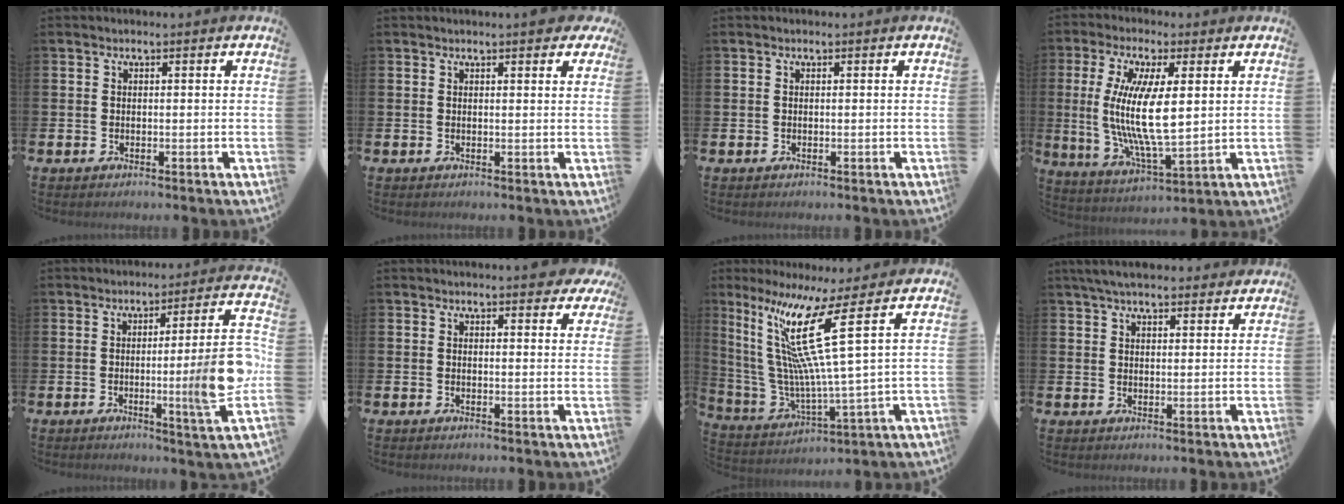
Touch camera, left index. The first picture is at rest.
{"total": 1.8, "force": [1.7, 0.2, 0.6], "torque": [-0.002, -0.001, 0.028]}
{"total": 0.0}
{"total": 11.1, "force": [2.5, 3.3, 10.3], "torque": [-0.200, -0.022, 0.038]}
{"total": 10.5, "force": [-1.1, -0.2, 10.4], "torque": [-0.143, -0.025, -0.029]}
{"total": 2.4, "force": [2.3, 0.5, 0.4], "torque": [0.000, -0.008, 0.039]}
{"total": 14.9, "force": [6.5, 1.0, 13.4], "torque": [-0.291, -0.045, 0.090]}
{"total": 4.8, "force": [4.4, 1.0, 1.4], "torque": [-0.037, -0.011, 0.082]}